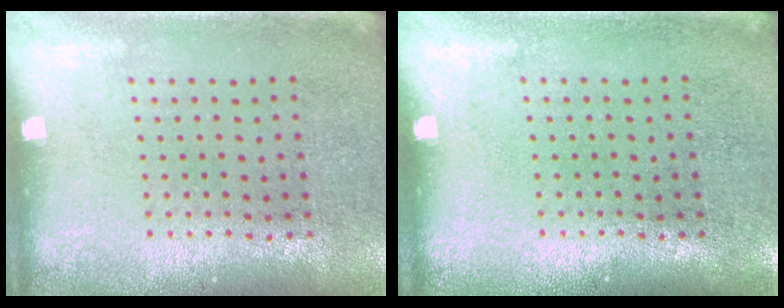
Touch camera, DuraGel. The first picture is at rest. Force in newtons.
{"total": 0.0}